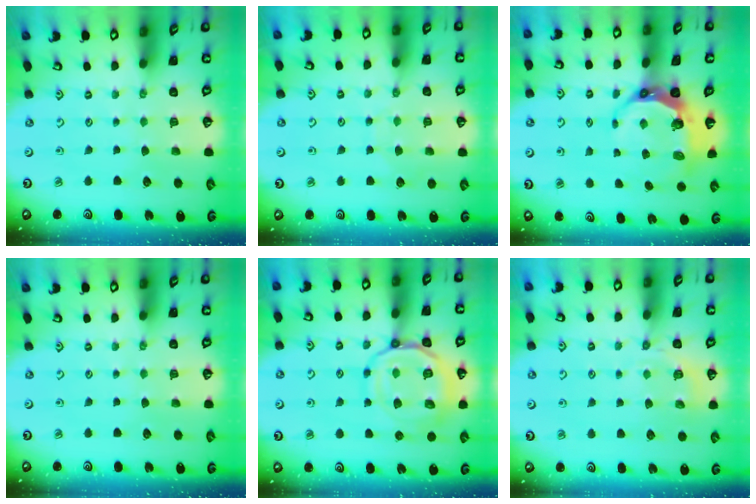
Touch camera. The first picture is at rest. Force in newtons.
{"total": 4.9, "press": 4.9, "slide": 0.5}
{"total": 9.6, "press": 8.7, "slide": 4.1}
{"total": 0.0}
{"total": 15.7, "press": 15.7, "slide": 1.5}
{"total": 5.7, "press": 5.3, "slide": 1.9}